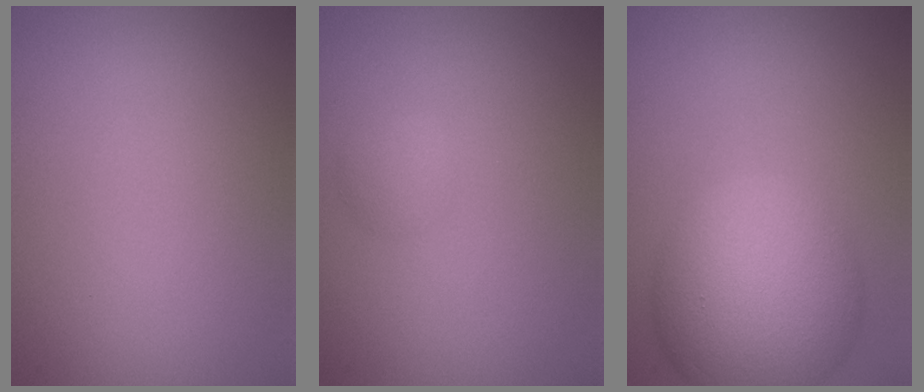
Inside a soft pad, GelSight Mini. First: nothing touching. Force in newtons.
{"total": 1.1, "press": 1.1, "slide": 0.0}
{"total": 9.6, "press": 9.6, "slide": 0.5}